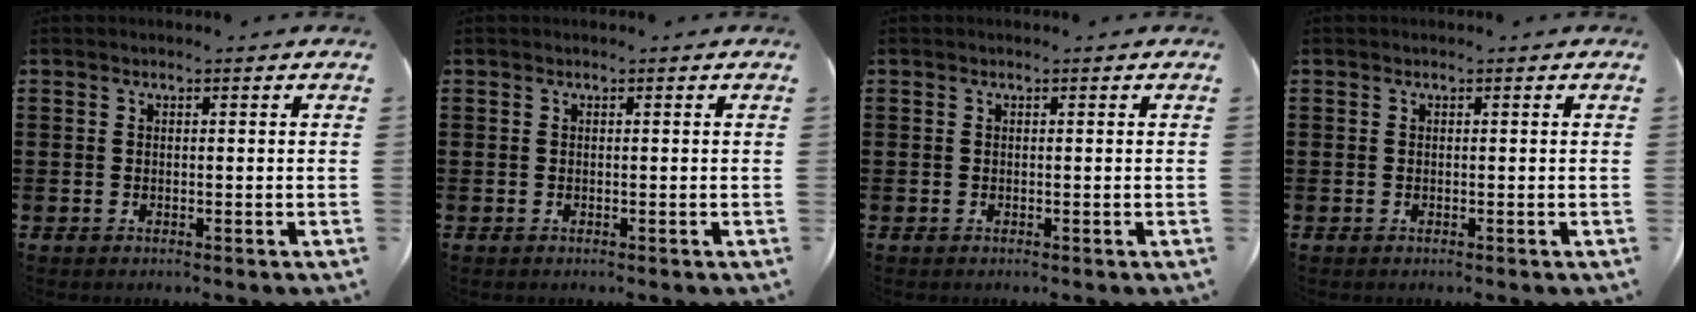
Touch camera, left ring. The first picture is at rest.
{"total": 0.0}
{"total": 0.0}
{"total": 0.0}